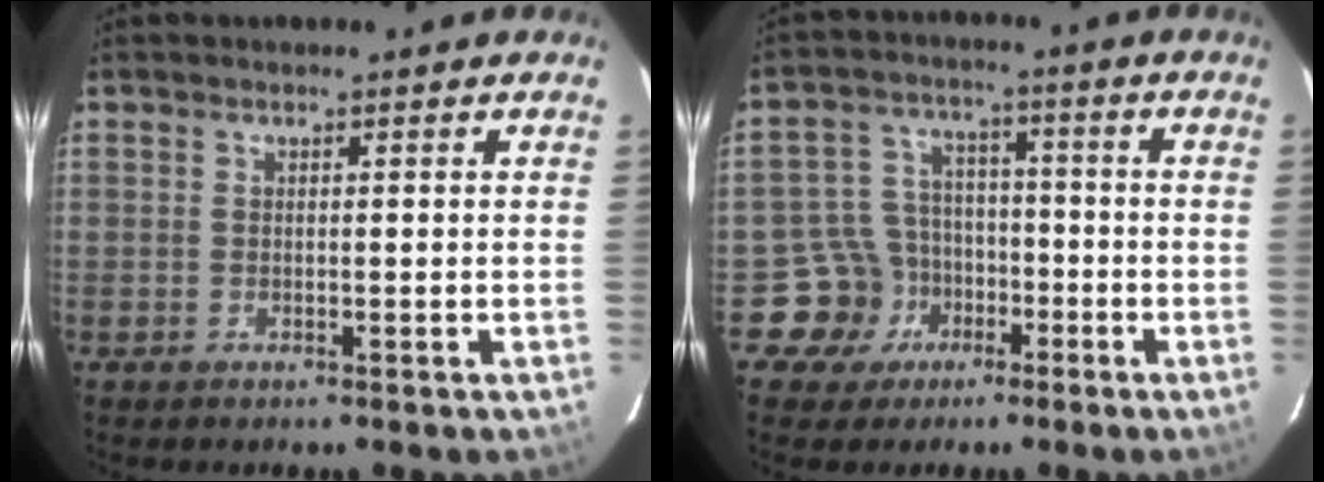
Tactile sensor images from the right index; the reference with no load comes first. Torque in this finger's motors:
{"motor_torque": [-0.21, -0.11, -1.05, -0.21]}